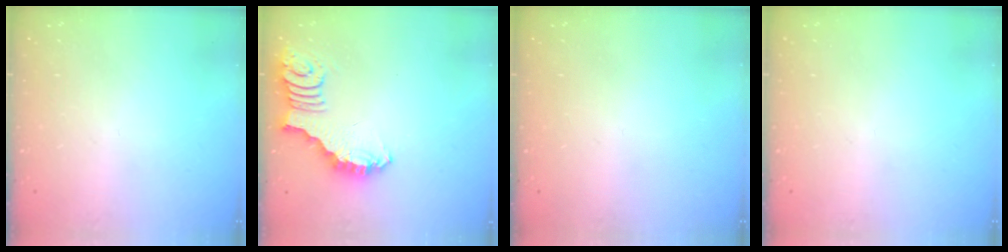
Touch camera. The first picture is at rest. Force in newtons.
{"total": 2.5, "press": 2.5, "slide": 0.5}
{"total": 1.5, "press": 1.5, "slide": 0.1}
{"total": 0.0}